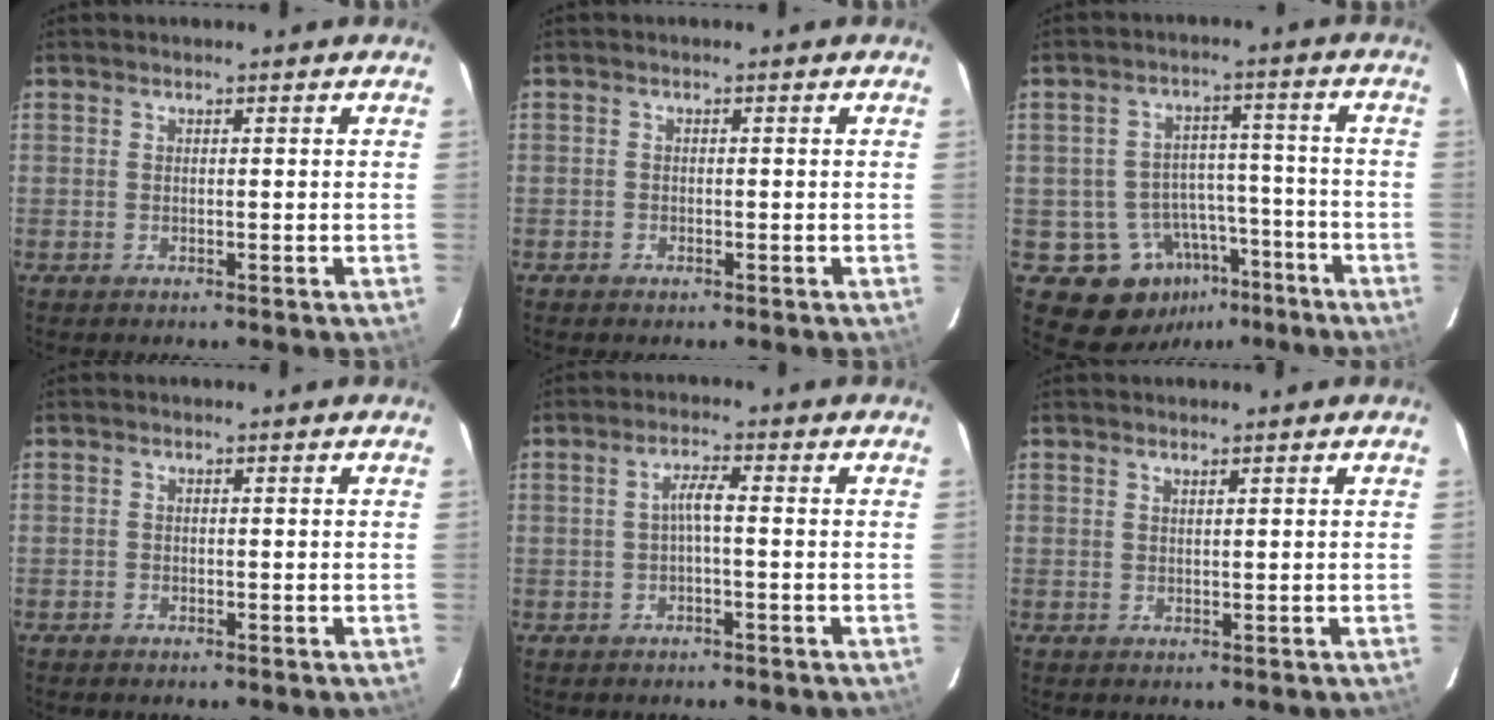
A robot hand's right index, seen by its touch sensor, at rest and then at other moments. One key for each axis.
{"total": 1.0, "fx": -0.7, "fy": 0.7, "fz": 0.0, "tx": -0.003, "ty": 0.002, "tz": -0.013}
{"total": 11.5, "fx": -6.6, "fy": 8.8, "fz": 3.4, "tx": -0.061, "ty": 0.041, "tz": -0.070}
{"total": 0.7, "fx": -0.5, "fy": 0.4, "fz": -0.1, "tx": -0.002, "ty": 0.002, "tz": -0.012}
{"total": 2.5, "fx": -0.5, "fy": 0.2, "fz": 2.5, "tx": -0.049, "ty": 0.007, "tz": -0.009}
{"total": 0.6, "fx": 0.6, "fy": 0.0, "fz": 0.3, "tx": -0.004, "ty": 0.000, "tz": 0.010}